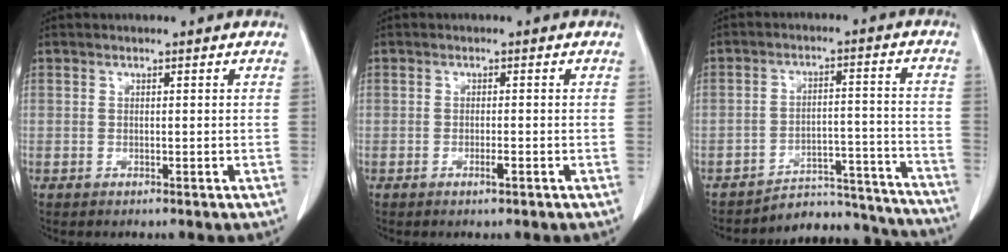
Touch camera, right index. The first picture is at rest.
{"total": 1.2, "force": [-0.6, 0.1, 1.0], "torque": [-0.018, -0.001, -0.010]}
{"total": 15.0, "force": [-14.8, 2.8, 0.2], "torque": [0.023, 0.060, -0.192]}